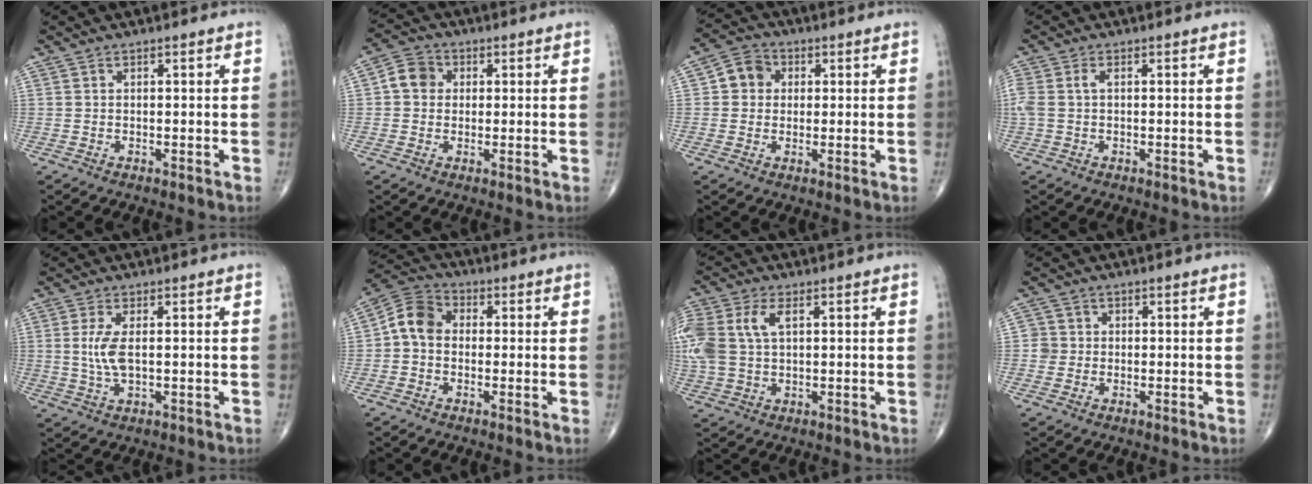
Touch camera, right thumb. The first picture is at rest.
{"total": 5.1, "force": [0.6, 4.5, 2.3], "torque": [-0.027, 0.011, 0.000]}
{"total": 5.6, "force": [0.9, 5.0, 2.4], "torque": [-0.021, 0.010, 0.004]}
{"total": 3.6, "force": [0.4, 2.0, 3.0], "torque": [-0.094, 0.016, 0.009]}
{"total": 4.9, "force": [0.4, 1.9, 4.6], "torque": [-0.107, -0.005, 0.010]}
{"total": 7.0, "force": [-0.3, 5.6, 4.3], "torque": [-0.067, 0.025, -0.021]}
{"total": 13.7, "force": [3.3, 8.4, 10.3], "torque": [-0.280, 0.017, 0.064]}
{"total": 2.3, "force": [-0.2, 2.3, 0.1], "torque": [0.018, 0.009, -0.008]}